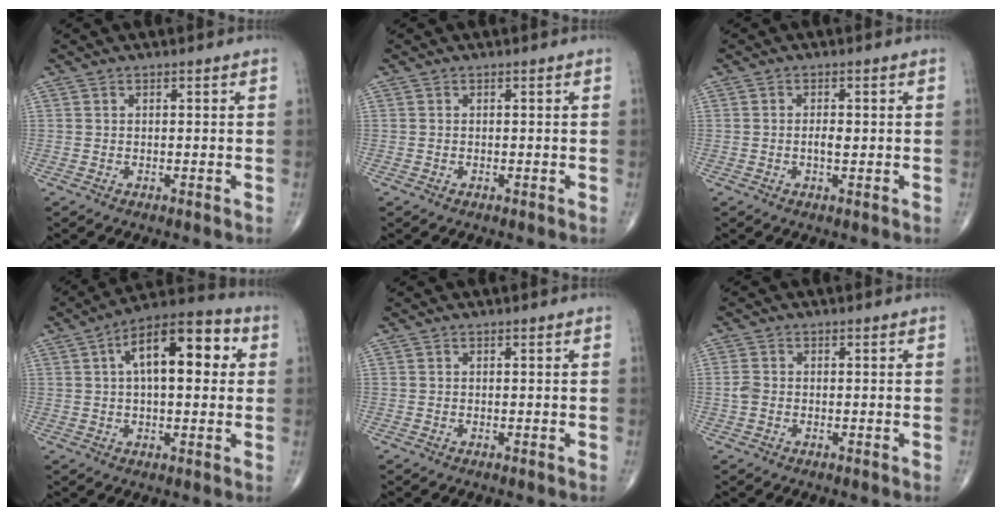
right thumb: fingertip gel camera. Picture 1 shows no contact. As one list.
[{"total": 0.0}, {"total": 1.8, "force": [-0.1, 0.8, 1.7], "torque": [-0.031, 0.001, -0.003]}, {"total": 15.5, "force": [3.6, 7.2, 13.3], "torque": [-0.184, 0.028, 0.046]}, {"total": 0.0}, {"total": 2.0, "force": [-0.4, 1.5, 1.3], "torque": [-0.034, 0.004, -0.011]}]